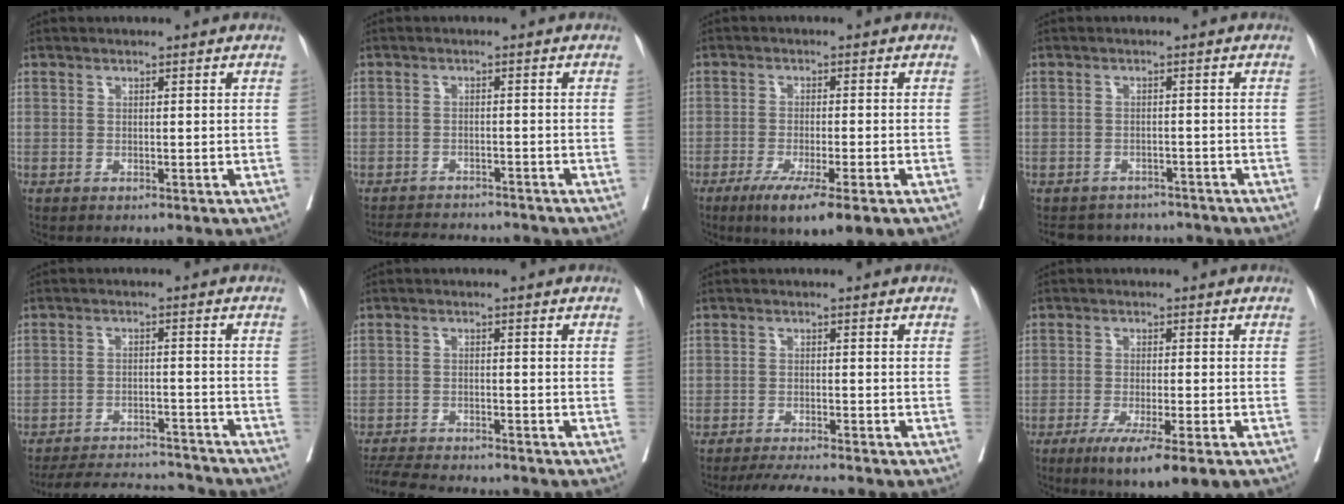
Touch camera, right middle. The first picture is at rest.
{"total": 7.6, "force": [-7.3, 1.7, 1.5], "torque": [-0.020, 0.002, -0.102]}
{"total": 9.5, "force": [-6.0, 1.0, 7.4], "torque": [-0.110, -0.021, -0.088]}
{"total": 7.8, "force": [-7.3, 2.7, 0.6], "torque": [-0.005, 0.011, -0.088]}
{"total": 14.5, "force": [-14.0, 2.0, 3.5], "torque": [-0.065, 0.005, -0.195]}
{"total": 10.3, "force": [-9.6, 1.0, 3.7], "torque": [-0.057, -0.011, -0.146]}
{"total": 6.1, "force": [-5.6, -0.2, 2.5], "torque": [-0.034, -0.016, -0.091]}
{"total": 9.2, "force": [-5.9, 0.6, 7.0], "torque": [-0.101, -0.021, -0.086]}